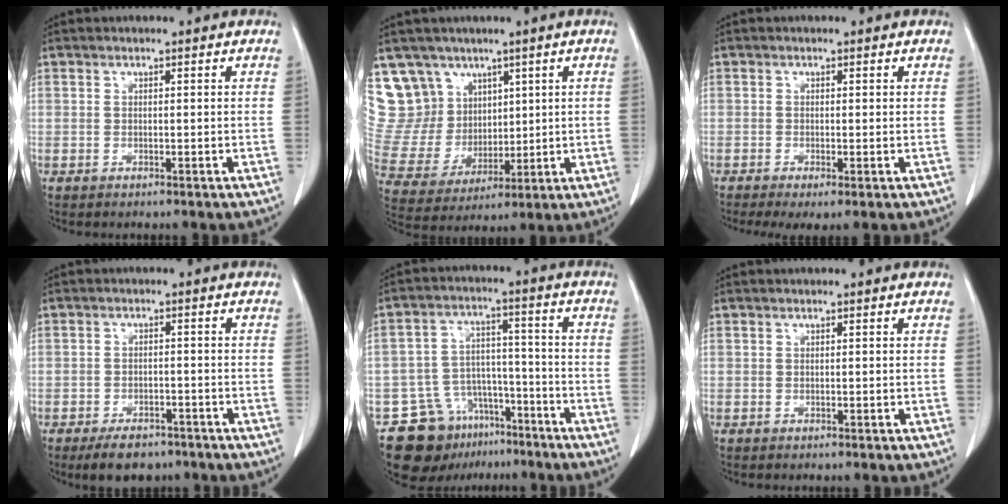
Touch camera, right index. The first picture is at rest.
{"total": 13.3, "force": [8.3, 10.2, 2.0], "torque": [-0.066, 0.047, 0.188]}
{"total": 3.2, "force": [-1.7, 0.8, 2.6], "torque": [-0.044, -0.012, -0.026]}
{"total": 5.7, "force": [-4.2, 3.0, 2.3], "torque": [-0.036, 0.001, -0.061]}
{"total": 11.3, "force": [-7.6, 7.6, 3.4], "torque": [-0.050, 0.046, -0.116]}
{"total": 0.0}